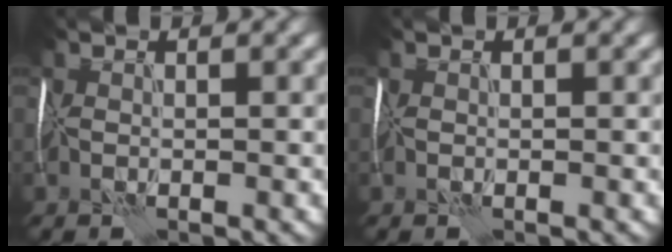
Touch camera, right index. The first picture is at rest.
{"total": 0.0}